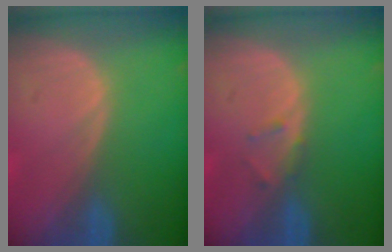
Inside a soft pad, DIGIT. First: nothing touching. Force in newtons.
{"total": 1.3, "press": 1.3, "slide": 0.4}